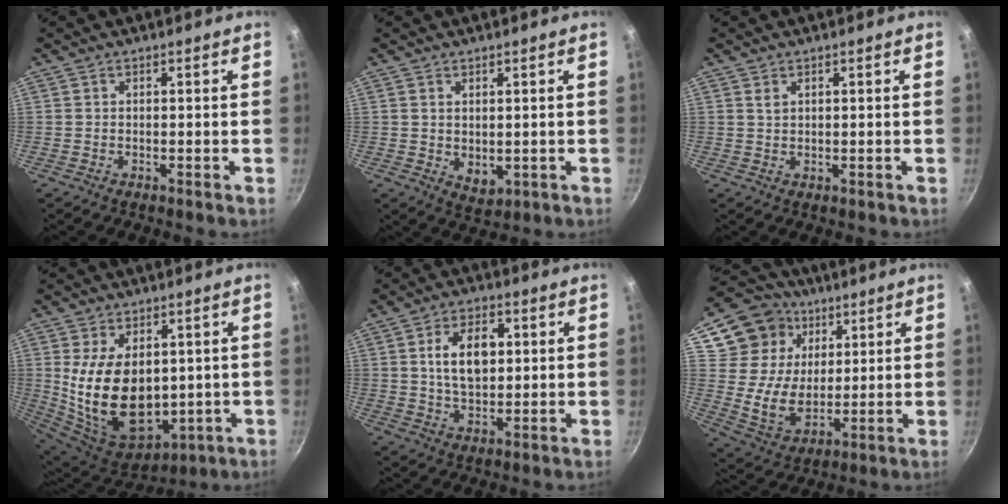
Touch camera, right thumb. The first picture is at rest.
{"total": 3.7, "force": [0.6, 2.5, 2.6], "torque": [-0.037, -0.015, 0.017]}
{"total": 1.2, "force": [0.7, 0.7, 0.7], "torque": [-0.012, -0.003, 0.015]}
{"total": 19.8, "force": [1.2, 13.0, 14.9], "torque": [-0.247, -0.027, 0.051]}
{"total": 9.9, "force": [1.8, 6.2, 7.5], "torque": [-0.108, -0.002, 0.031]}
{"total": 17.6, "force": [7.4, 14.1, 7.6], "torque": [-0.113, -0.016, 0.139]}